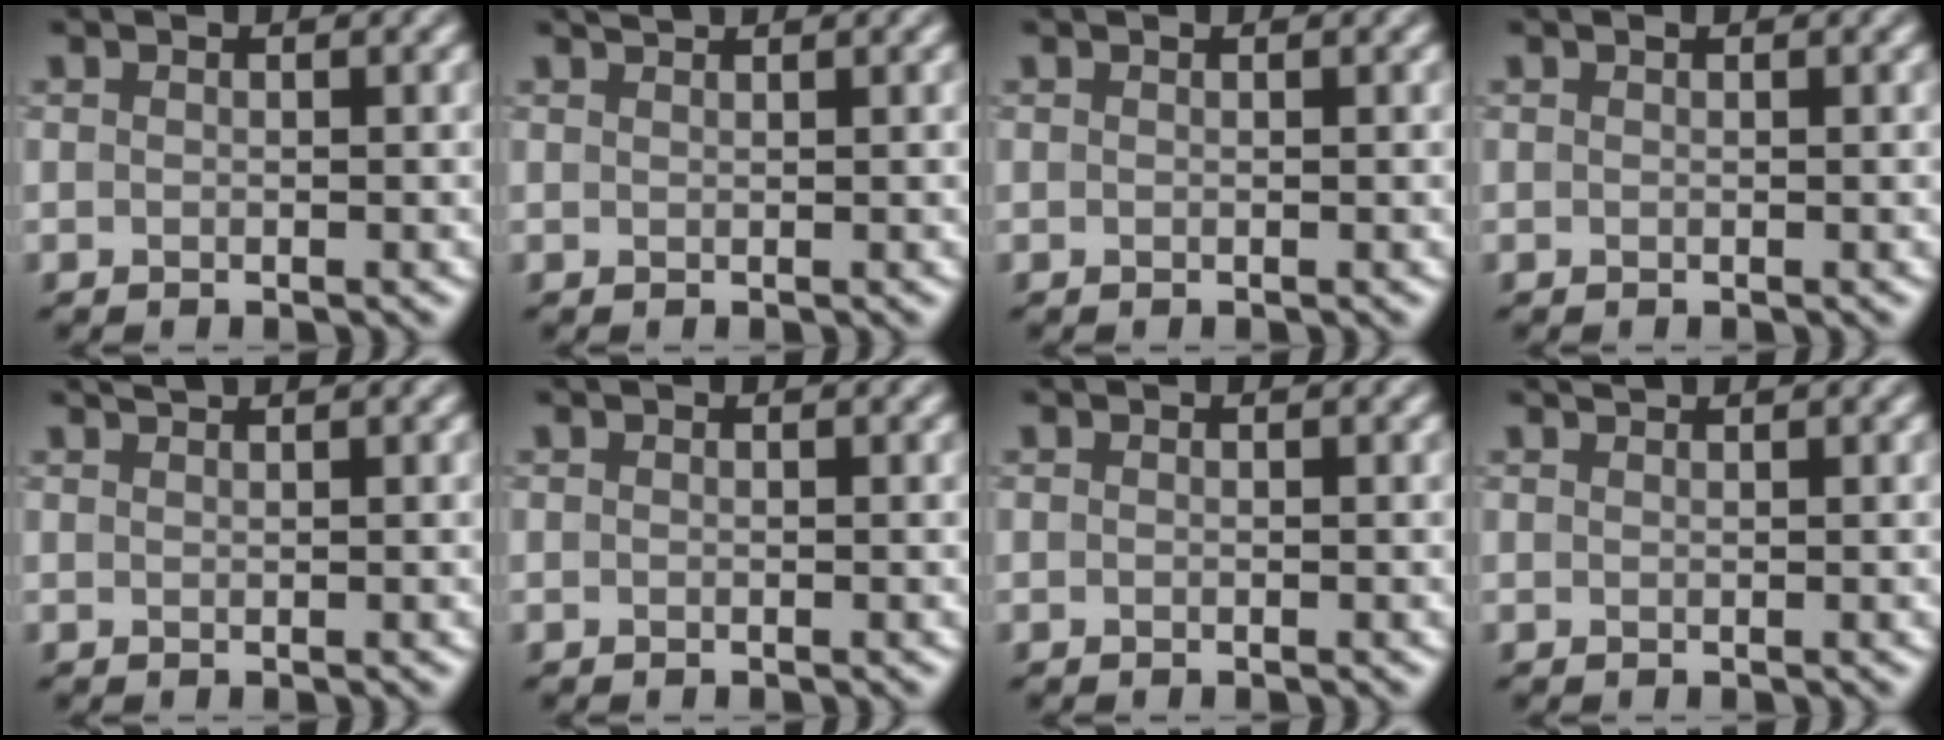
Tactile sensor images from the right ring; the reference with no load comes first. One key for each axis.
{"total": 0.9, "fx": 0.8, "fy": 0.0, "fz": 0.3, "tx": -0.011, "ty": 0.008, "tz": 0.015}
{"total": 0.0}
{"total": 0.0}
{"total": 1.0, "fx": 0.9, "fy": -0.1, "fz": 0.4, "tx": -0.012, "ty": 0.006, "tz": 0.016}
{"total": 0.0}
{"total": 0.0}
{"total": 0.6, "fx": 0.5, "fy": 0.0, "fz": 0.2, "tx": -0.007, "ty": 0.007, "tz": 0.009}